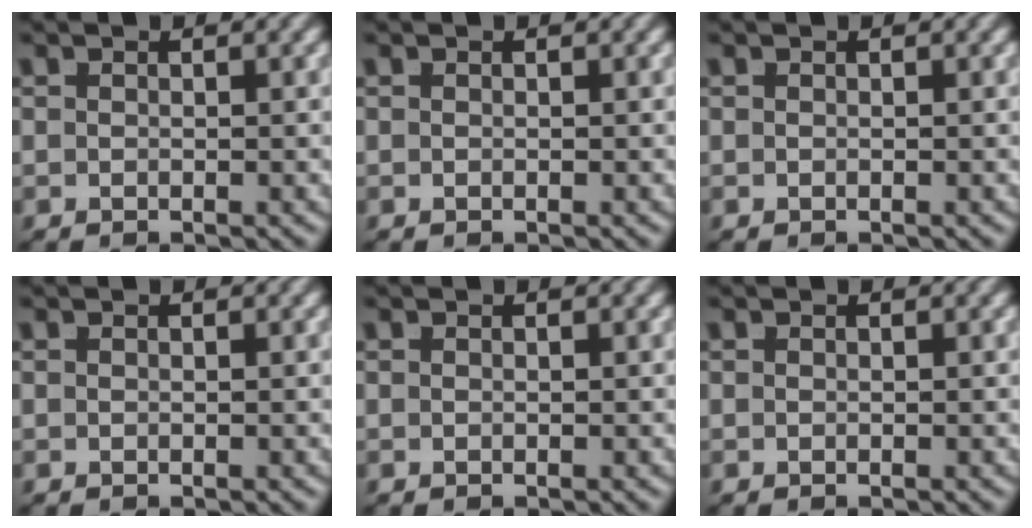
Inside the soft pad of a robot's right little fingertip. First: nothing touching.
{"total": 0.0}
{"total": 0.0}
{"total": 0.0}
{"total": 0.0}
{"total": 0.0}